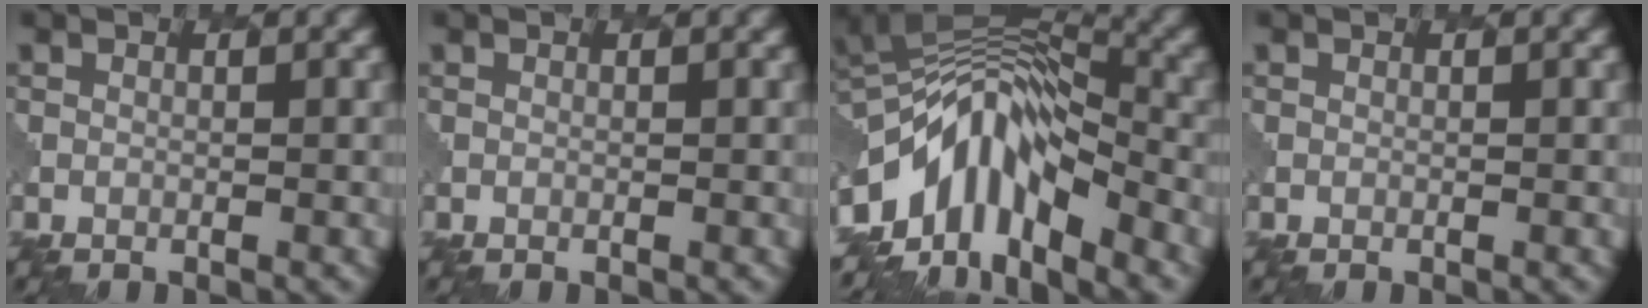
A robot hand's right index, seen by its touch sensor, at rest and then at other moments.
{"total": 0.0}
{"total": 10.5, "force": [-4.8, 5.3, 7.6], "torque": [-0.120, 0.008, -0.095]}
{"total": 0.0}